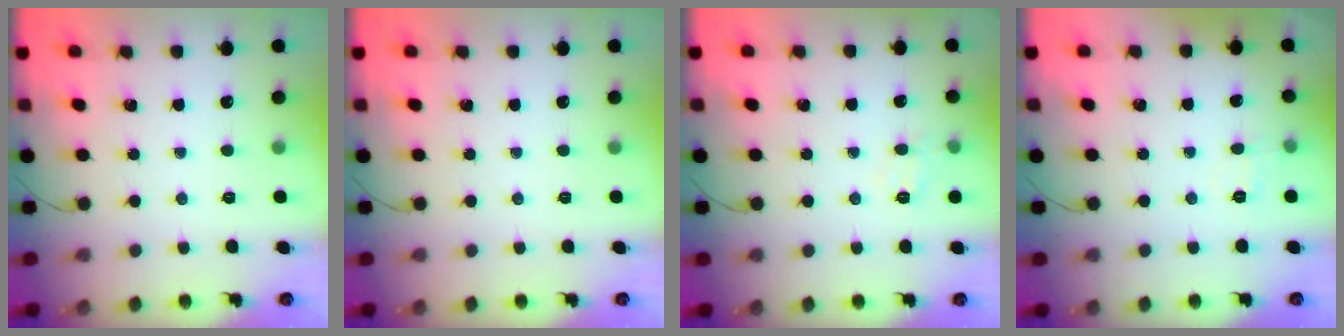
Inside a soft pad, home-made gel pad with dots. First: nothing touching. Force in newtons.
{"total": 0.0}
{"total": 7.2, "press": 7.1, "slide": 1.4}
{"total": 6.5, "press": 6.4, "slide": 1.4}